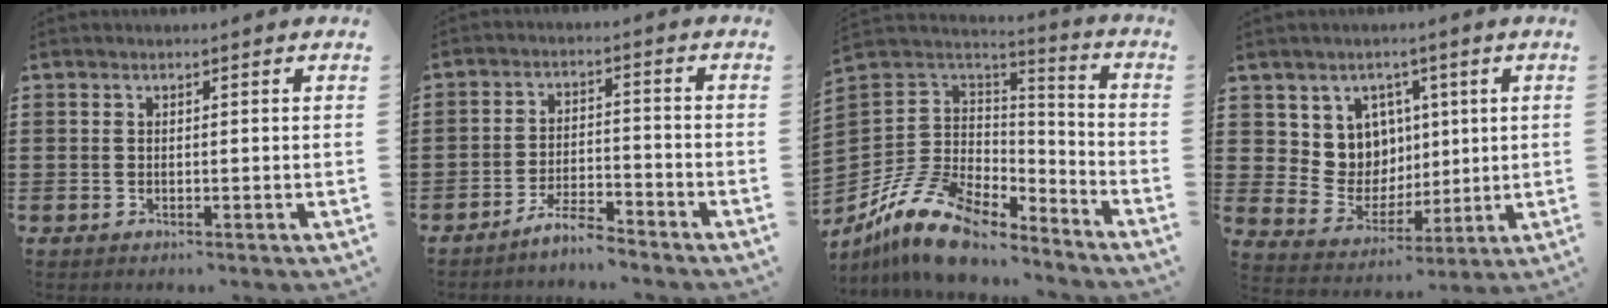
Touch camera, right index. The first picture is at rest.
{"total": 4.9, "force": [-4.5, 0.5, 1.8], "torque": [-0.037, 0.005, -0.088]}
{"total": 13.7, "force": [-9.3, 7.2, 7.0], "torque": [-0.171, 0.027, -0.175]}
{"total": 8.1, "force": [2.9, 7.3, 1.6], "torque": [-0.066, -0.016, 0.061]}